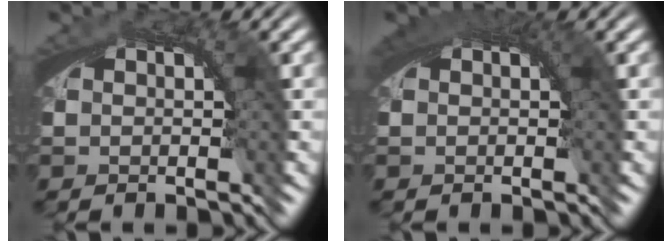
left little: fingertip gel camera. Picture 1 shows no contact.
{"total": 1.6, "force": [0.5, 1.0, 1.1], "torque": [-0.019, -0.004, 0.008]}